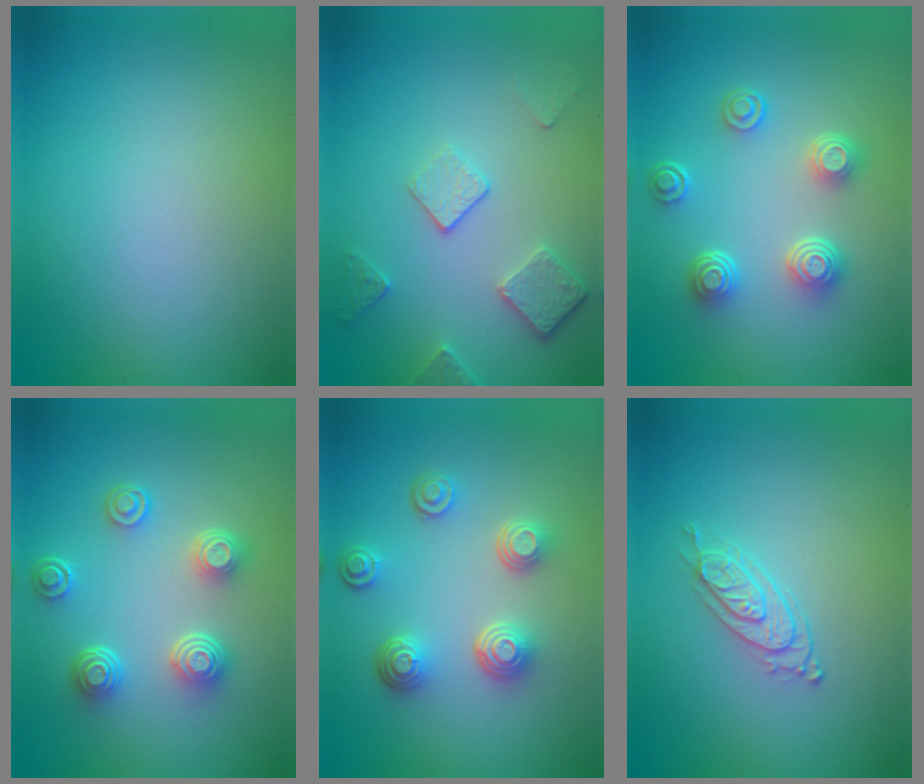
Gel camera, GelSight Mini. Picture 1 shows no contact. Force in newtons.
{"total": 3.7, "press": 2.8, "slide": 2.4}
{"total": 4.4, "press": 3.2, "slide": 2.9}
{"total": 4.6, "press": 3.6, "slide": 2.9}
{"total": 4.6, "press": 3.5, "slide": 2.9}
{"total": 2.3, "press": 2.0, "slide": 1.1}